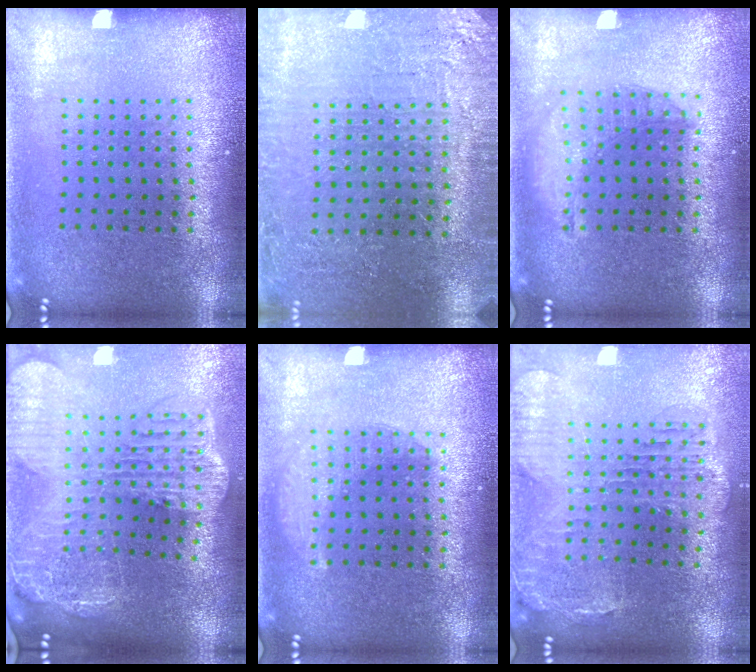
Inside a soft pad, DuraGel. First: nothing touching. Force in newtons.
{"total": 2.9, "press": 2.9, "slide": 0.4}
{"total": 1.5, "press": 1.5, "slide": 0.5}
{"total": 3.8, "press": 3.0, "slide": 2.3}
{"total": 1.8, "press": 1.8, "slide": 0.2}
{"total": 1.6, "press": 1.5, "slide": 0.5}